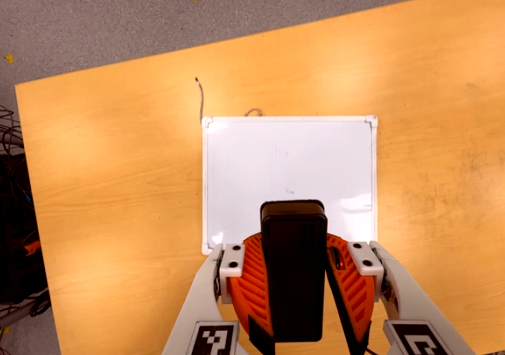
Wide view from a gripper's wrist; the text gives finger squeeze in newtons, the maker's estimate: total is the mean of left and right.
{"total": 9.4, "left": 9.1, "right": 9.6}